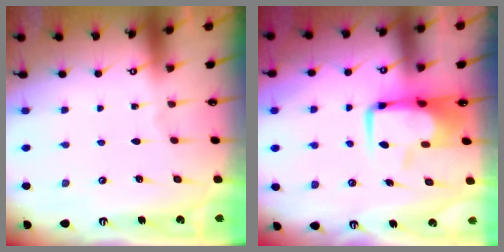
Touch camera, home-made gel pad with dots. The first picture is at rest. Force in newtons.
{"total": 8.2, "press": 8.0, "slide": 1.5}